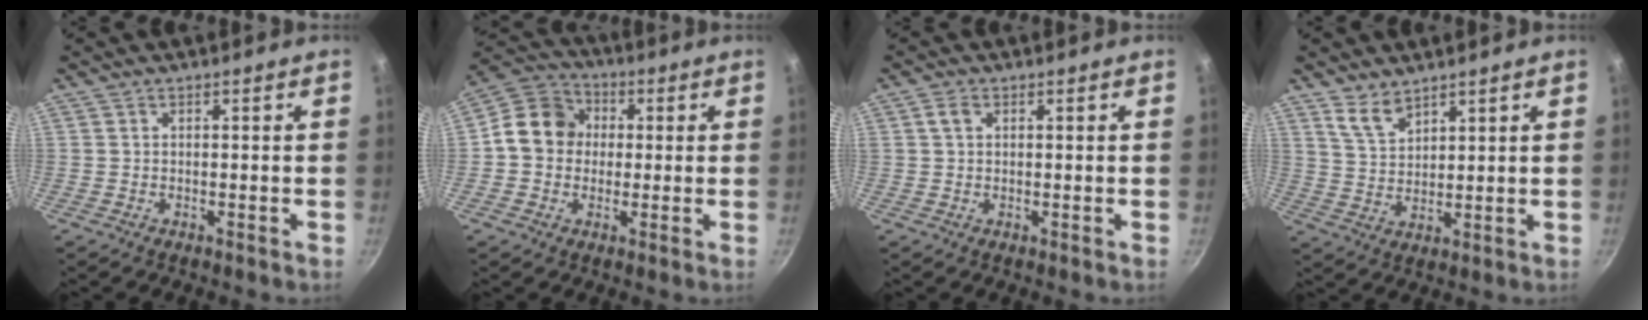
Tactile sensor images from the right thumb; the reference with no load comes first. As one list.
[{"total": 10.9, "force": [0.6, 9.6, 5.2], "torque": [-0.056, 0.023, -0.014]}, {"total": 1.9, "force": [0.6, 1.4, 1.1], "torque": [-0.017, 0.005, 0.012]}, {"total": 5.3, "force": [4.1, 2.2, 2.5], "torque": [-0.040, -0.027, 0.087]}]